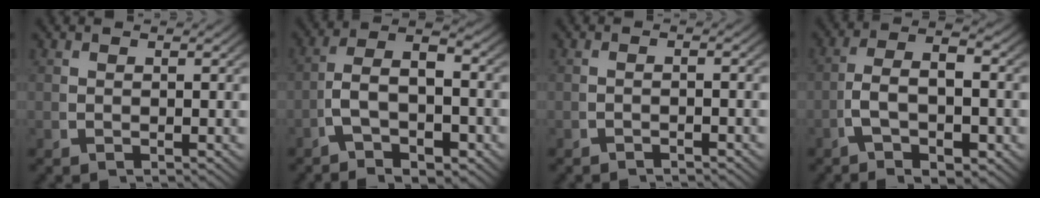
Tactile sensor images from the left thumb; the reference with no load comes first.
{"total": 7.3, "force": [-1.4, 4.4, 5.6], "torque": [-0.105, -0.023, -0.021]}
{"total": 1.2, "force": [-1.1, 0.0, 0.2], "torque": [-0.006, 0.000, -0.021]}
{"total": 6.1, "force": [-0.8, 3.2, 5.2], "torque": [-0.098, -0.013, -0.012]}